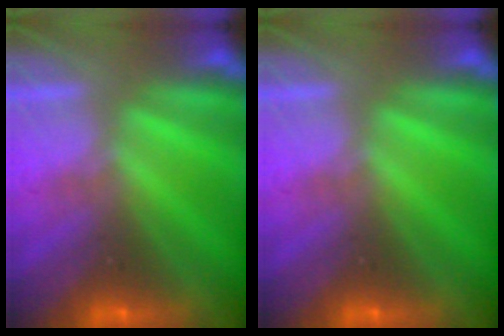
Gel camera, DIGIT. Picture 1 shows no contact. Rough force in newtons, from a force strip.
{"total": 0.0}